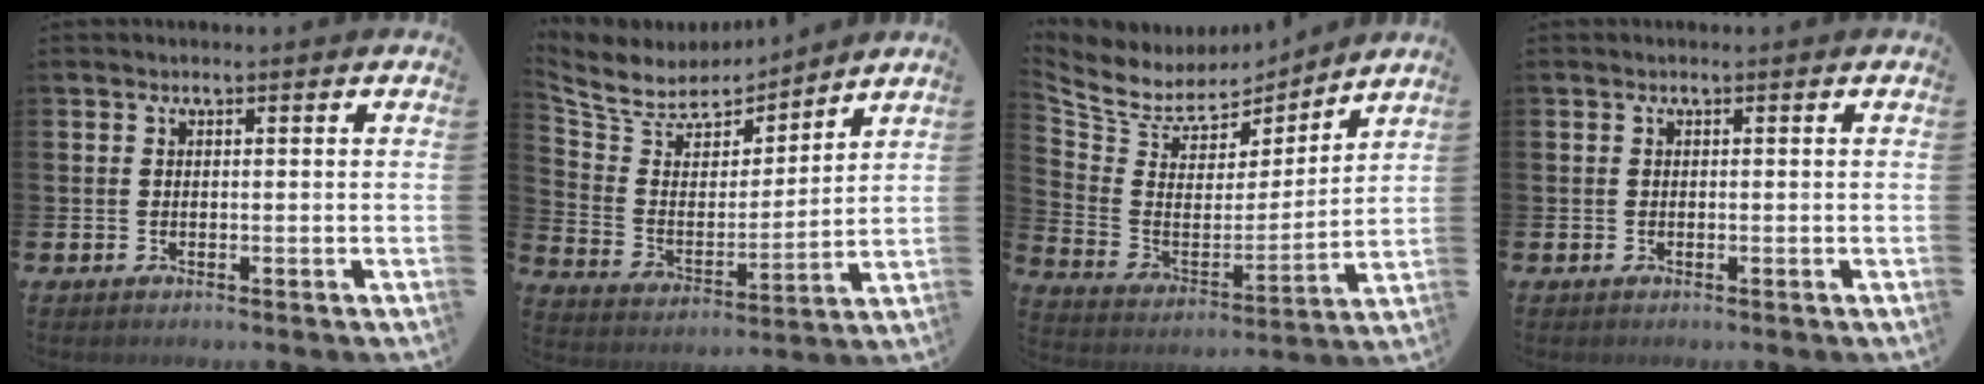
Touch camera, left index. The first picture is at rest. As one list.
[{"total": 7.4, "force": [6.9, 2.7, 0.4], "torque": [-0.059, -0.059, 0.122]}, {"total": 6.9, "force": [6.1, 3.0, 0.5], "torque": [-0.058, -0.052, 0.106]}, {"total": 0.0}]